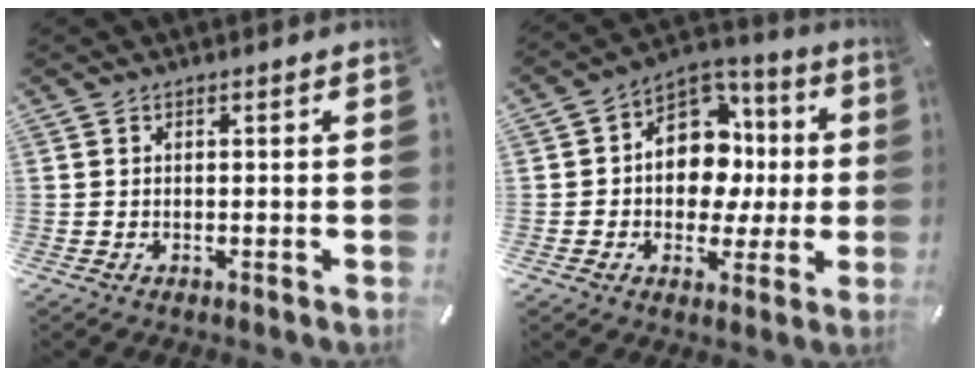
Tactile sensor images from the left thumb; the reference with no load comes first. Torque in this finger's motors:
{"motor_torque": [2.41, 2.37, 0.93, -0.65, 0.41]}